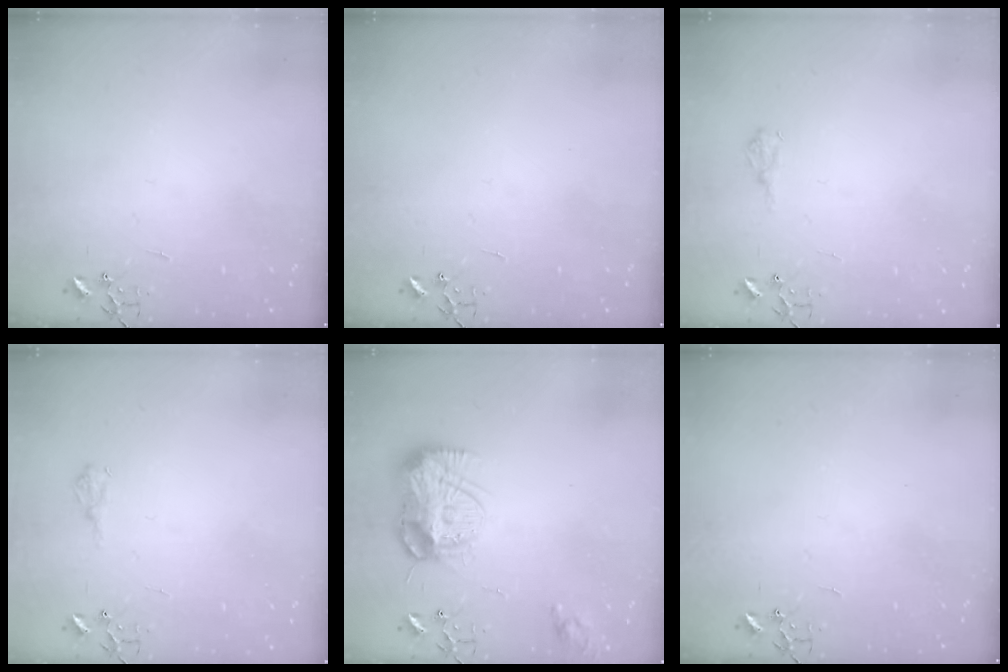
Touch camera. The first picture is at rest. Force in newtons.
{"total": 0.0}
{"total": 7.2, "press": 7.1, "slide": 0.9}
{"total": 7.2, "press": 7.1, "slide": 0.9}
{"total": 14.6, "press": 14.6, "slide": 1.5}
{"total": 0.0}